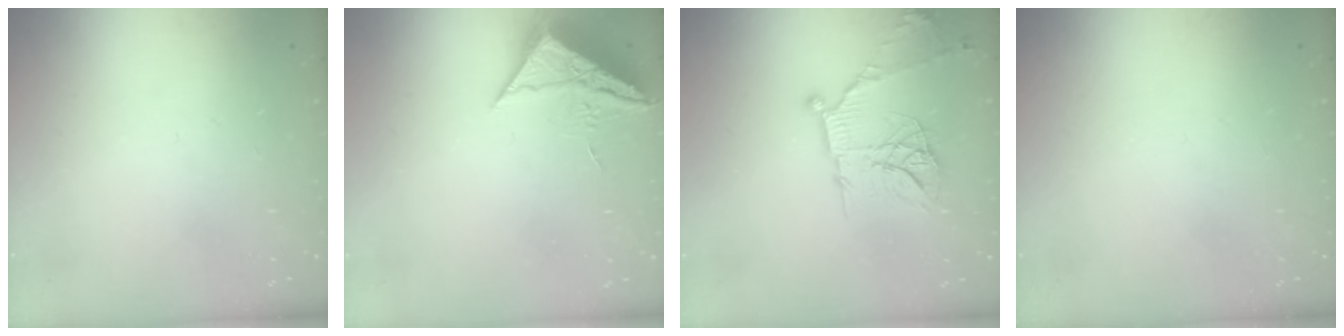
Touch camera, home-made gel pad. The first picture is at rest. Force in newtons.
{"total": 10.0, "press": 9.9, "slide": 0.8}
{"total": 18.9, "press": 18.8, "slide": 1.9}
{"total": 0.0}